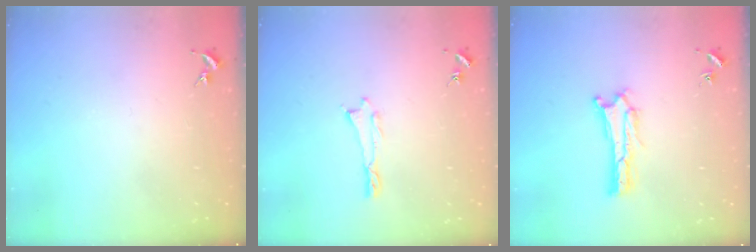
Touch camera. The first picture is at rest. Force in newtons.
{"total": 0.0}
{"total": 0.6, "press": 0.5, "slide": 0.2}